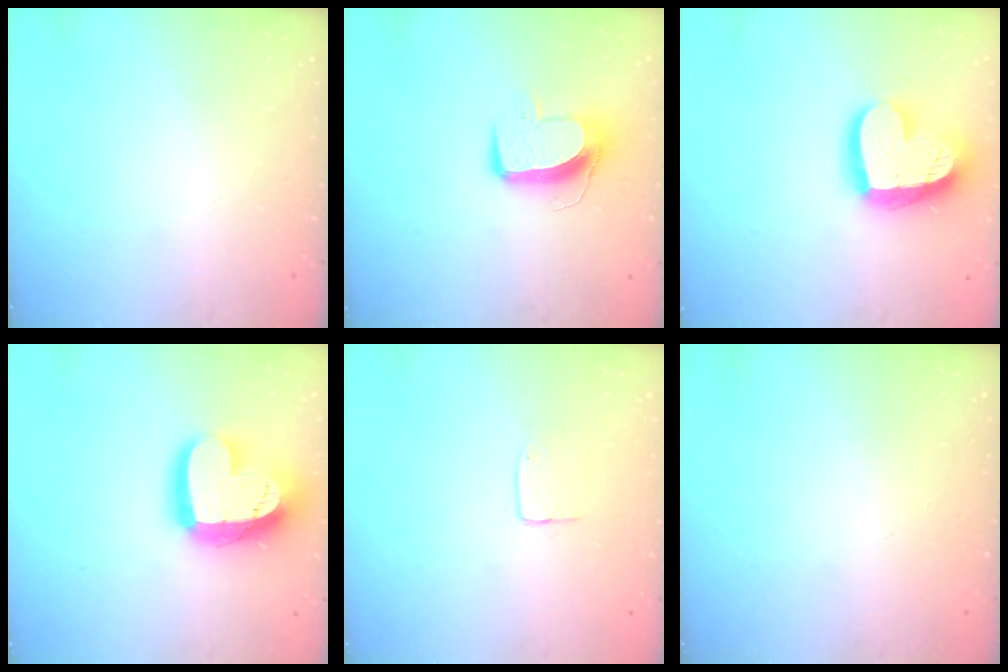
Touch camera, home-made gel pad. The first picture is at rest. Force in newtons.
{"total": 10.0, "press": 9.9, "slide": 0.9}
{"total": 19.1, "press": 19.0, "slide": 2.0}
{"total": 19.9, "press": 19.9, "slide": 1.5}
{"total": 3.8, "press": 3.8, "slide": 0.3}
{"total": 0.0}